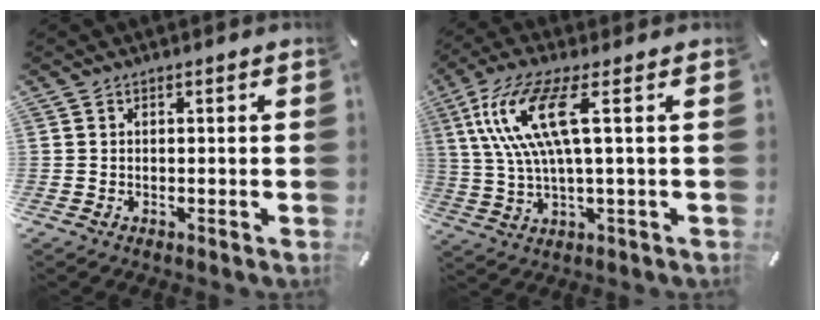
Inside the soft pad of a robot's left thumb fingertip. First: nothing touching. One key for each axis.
{"total": 13.2, "fx": 3.4, "fy": 3.3, "fz": 12.3, "tx": -0.258, "ty": -0.006, "tz": 0.056}